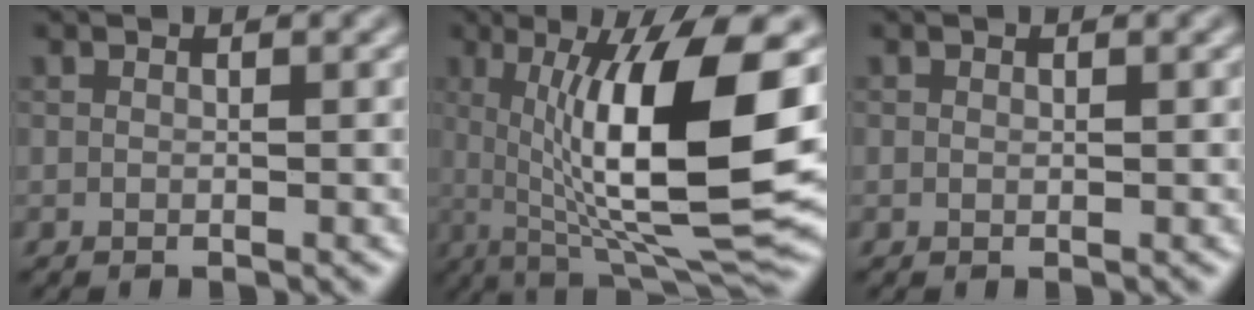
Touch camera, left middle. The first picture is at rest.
{"total": 13.3, "force": [1.3, 3.2, 12.9], "torque": [-0.189, -0.005, 0.026]}
{"total": 0.0}